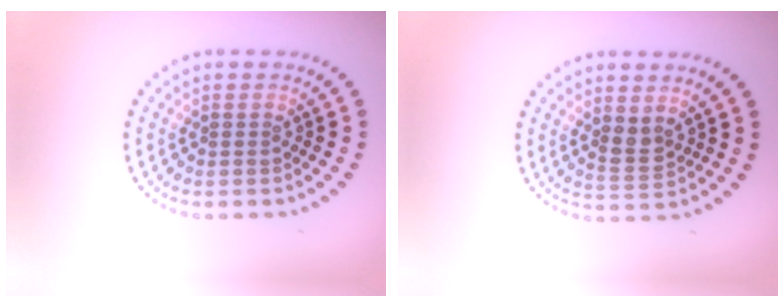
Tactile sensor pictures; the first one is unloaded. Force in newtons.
{"total": 1.7, "press": 1.6, "slide": 0.7}